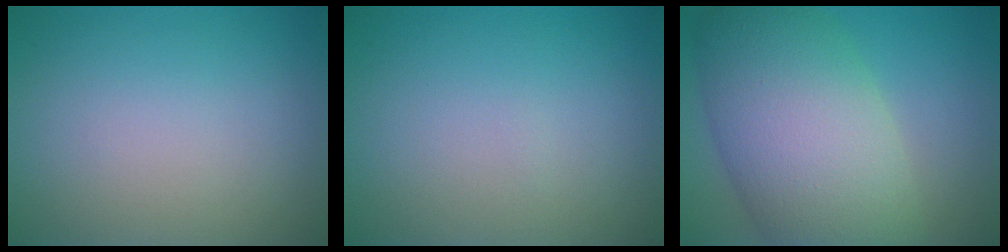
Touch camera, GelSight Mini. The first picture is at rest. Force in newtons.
{"total": 0.0}
{"total": 12.1, "press": 12.1, "slide": 0.5}